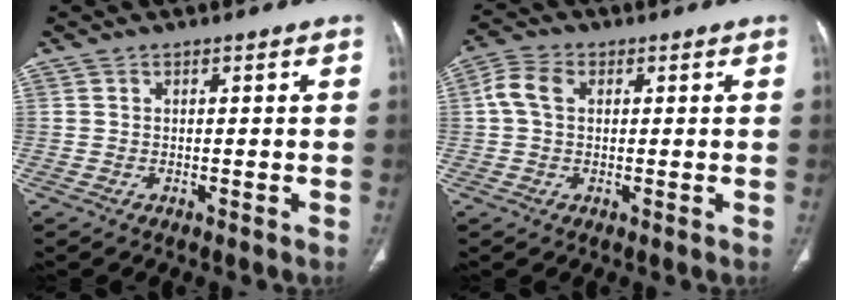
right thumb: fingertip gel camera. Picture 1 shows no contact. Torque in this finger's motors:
{"motor_torque": [0.01, 0.00, 0.07, -0.21, 0.03]}